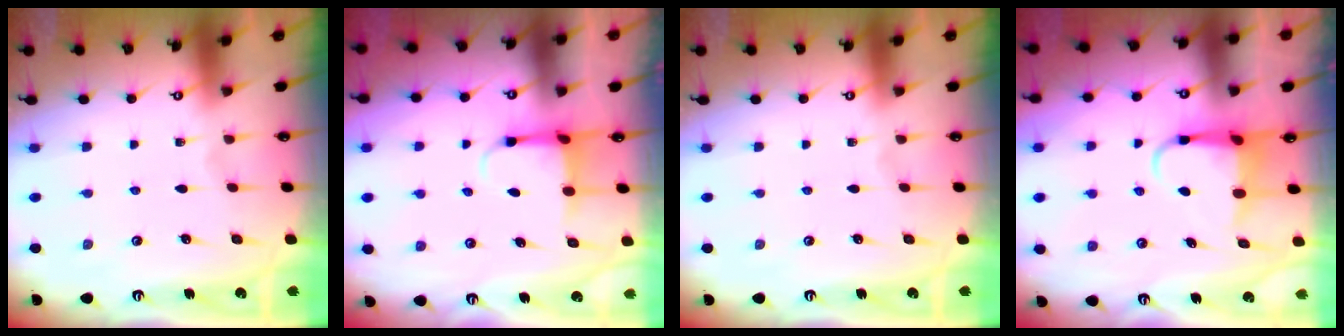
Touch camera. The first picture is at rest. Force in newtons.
{"total": 3.8, "press": 3.6, "slide": 1.2}
{"total": 0.0}
{"total": 4.9, "press": 4.9, "slide": 0.2}